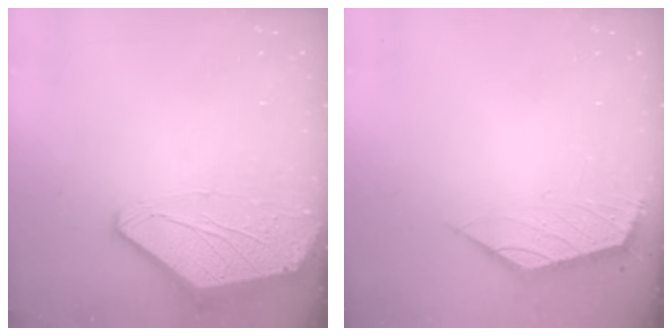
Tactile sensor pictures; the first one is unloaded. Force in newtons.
{"total": 1.8, "press": 1.7, "slide": 0.4}